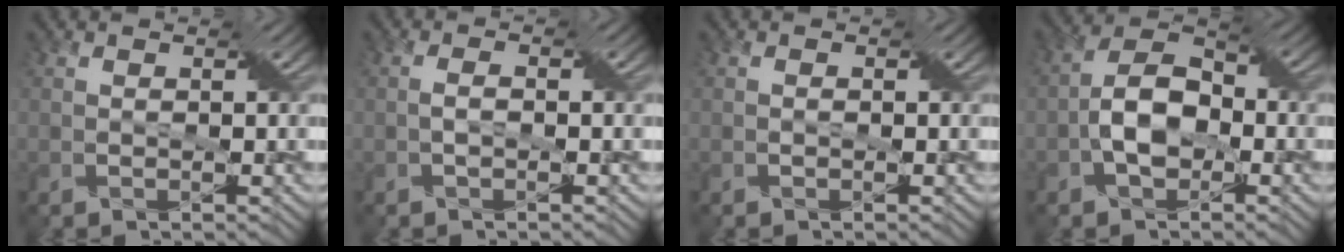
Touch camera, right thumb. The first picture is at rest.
{"total": 1.0, "force": [-0.5, 0.1, 0.9], "torque": [-0.018, 0.005, -0.013]}
{"total": 0.0}
{"total": 6.4, "force": [-1.8, 4.1, 4.5], "torque": [-0.082, 0.011, -0.042]}